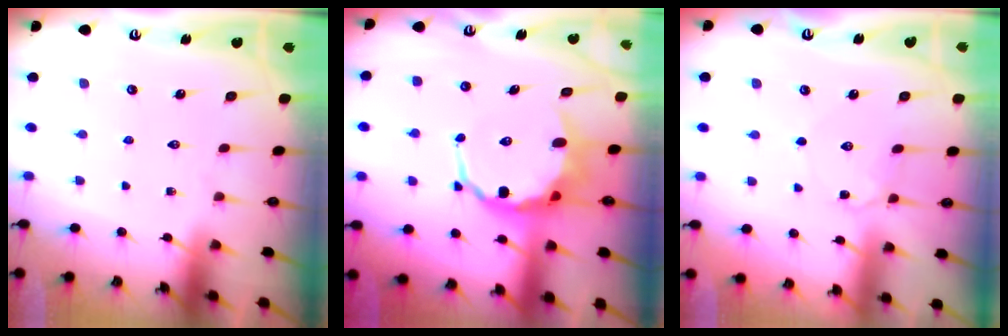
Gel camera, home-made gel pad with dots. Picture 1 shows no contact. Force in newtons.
{"total": 8.1, "press": 7.8, "slide": 2.0}
{"total": 4.6, "press": 4.6, "slide": 0.5}